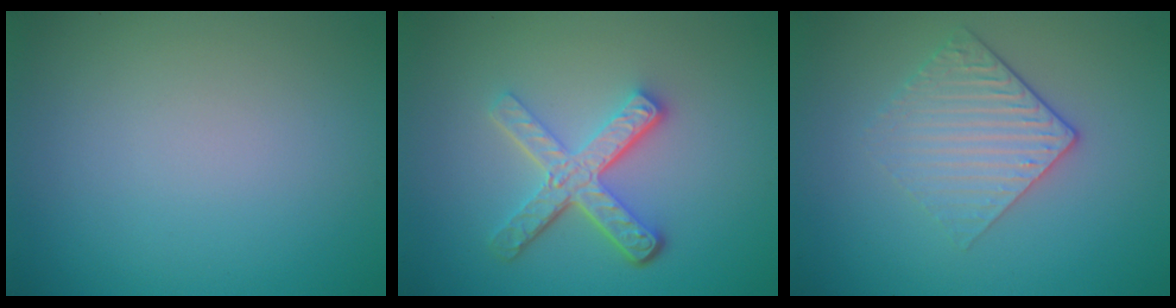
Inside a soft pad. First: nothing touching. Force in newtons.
{"total": 5.0, "press": 3.6, "slide": 3.5}
{"total": 3.2, "press": 2.6, "slide": 1.8}